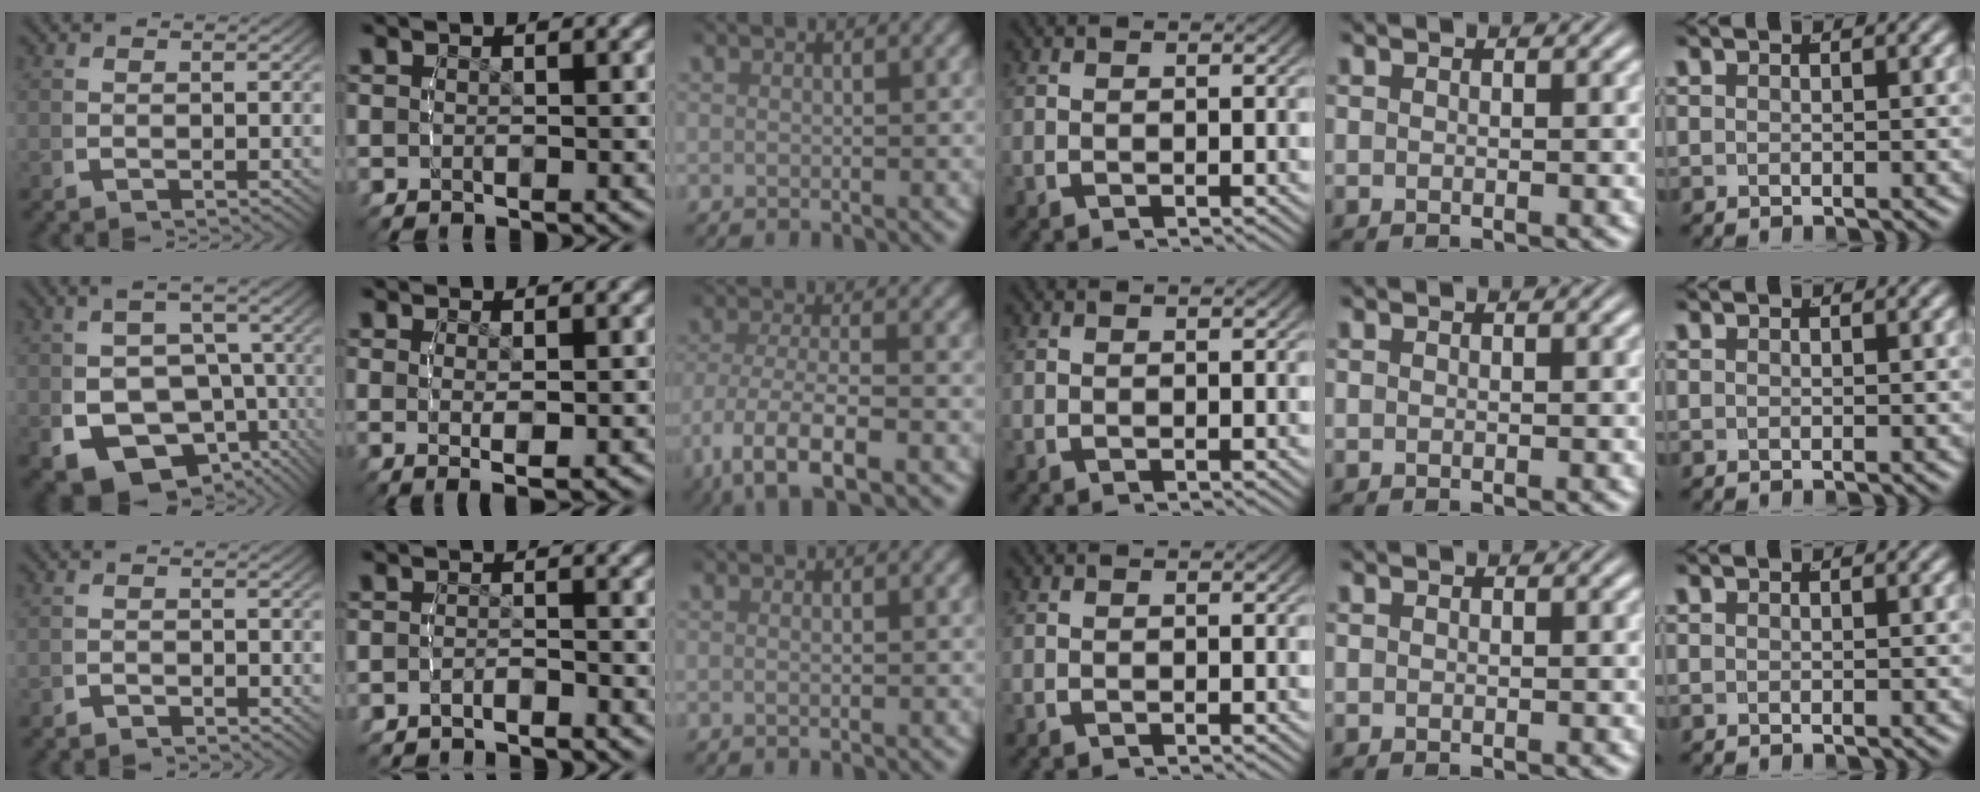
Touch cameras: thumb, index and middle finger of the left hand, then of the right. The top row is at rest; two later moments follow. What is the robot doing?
{"motion": "lift_and_place", "object": "cloth"}